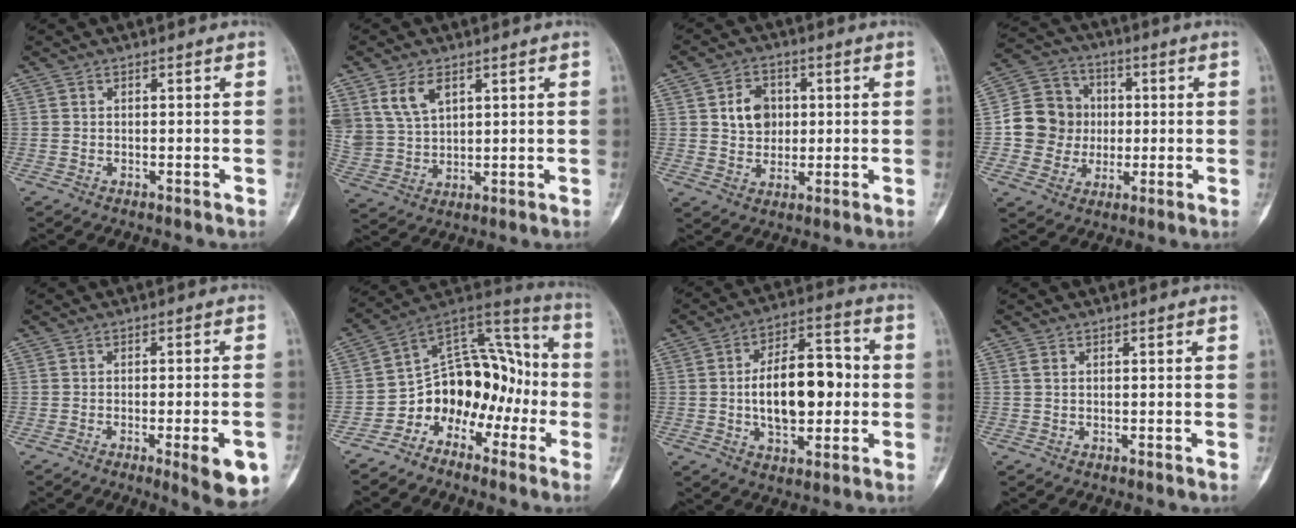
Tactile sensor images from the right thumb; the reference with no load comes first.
{"total": 8.8, "force": [4.5, 5.4, 5.3], "torque": [-0.097, -0.010, 0.103]}
{"total": 7.4, "force": [1.4, 6.0, 4.2], "torque": [-0.038, -0.004, 0.025]}
{"total": 12.4, "force": [0.0, 11.6, 4.3], "torque": [-0.041, 0.023, 0.000]}
{"total": 9.0, "force": [-3.7, 1.8, 8.0], "torque": [-0.090, 0.002, -0.042]}
{"total": 14.8, "force": [-5.6, 10.9, 8.2], "torque": [-0.058, 0.109, -0.101]}
{"total": 15.7, "force": [-0.4, 8.5, 13.1], "torque": [-0.184, 0.028, -0.005]}
{"total": 1.1, "force": [0.4, 0.7, 0.8], "torque": [-0.019, 0.002, 0.010]}